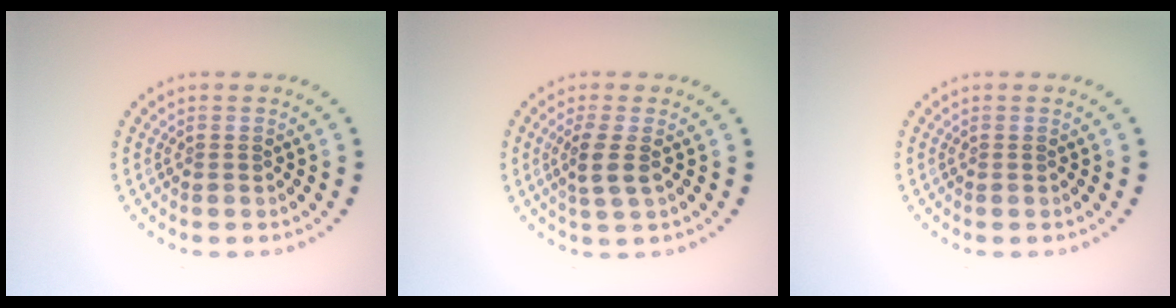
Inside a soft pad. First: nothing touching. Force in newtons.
{"total": 2.3, "press": 1.8, "slide": 1.4}
{"total": 0.0}